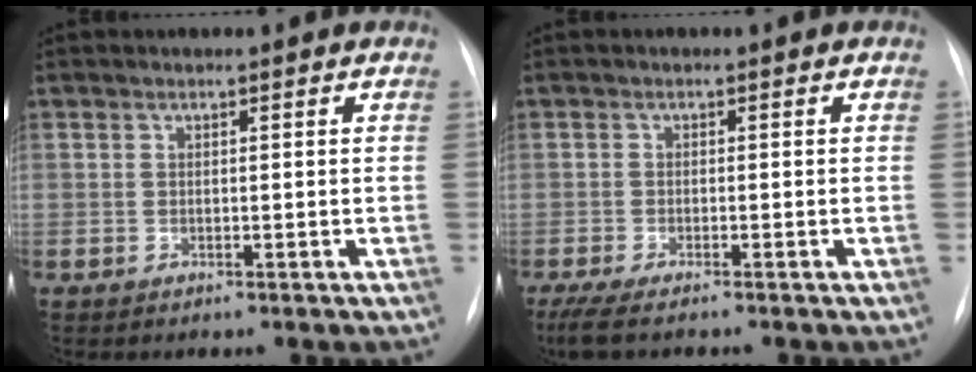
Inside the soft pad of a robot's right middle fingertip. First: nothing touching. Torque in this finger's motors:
{"motor_torque": [0.90, -1.15, 0.14, 0.03]}